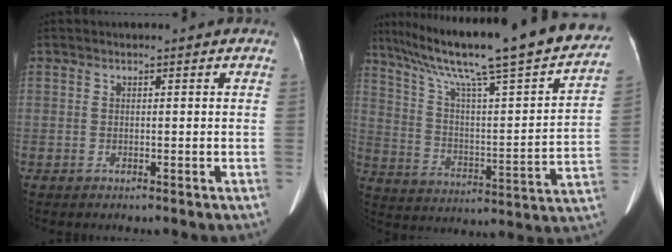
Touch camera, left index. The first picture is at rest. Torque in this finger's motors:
{"motor_torque": [0.21, -1.93, 0.42, 0.12]}